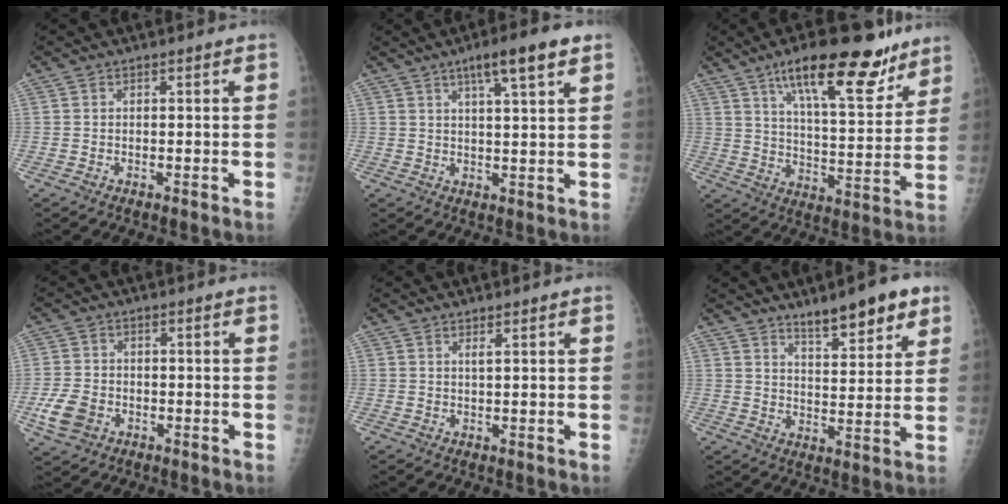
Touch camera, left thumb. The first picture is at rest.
{"total": 8.4, "force": [4.7, 1.2, 6.8], "torque": [-0.103, -0.012, 0.073]}
{"total": 19.7, "force": [12.7, 6.2, 13.6], "torque": [-0.174, -0.058, 0.204]}
{"total": 6.2, "force": [-2.2, 4.8, 3.3], "torque": [-0.065, 0.009, -0.038]}
{"total": 0.8, "force": [0.5, 0.0, 0.6], "torque": [-0.010, -0.003, 0.010]}
{"total": 10.7, "force": [7.4, 3.1, 7.1], "torque": [-0.080, -0.039, 0.113]}